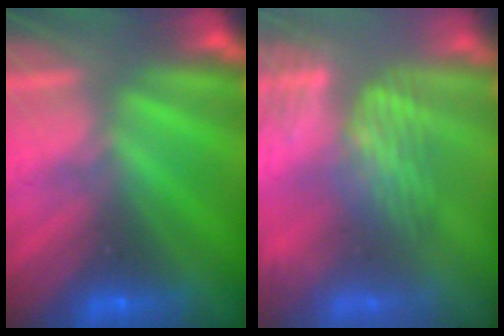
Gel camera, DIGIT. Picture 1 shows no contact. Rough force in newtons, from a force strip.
{"total": 3.6}